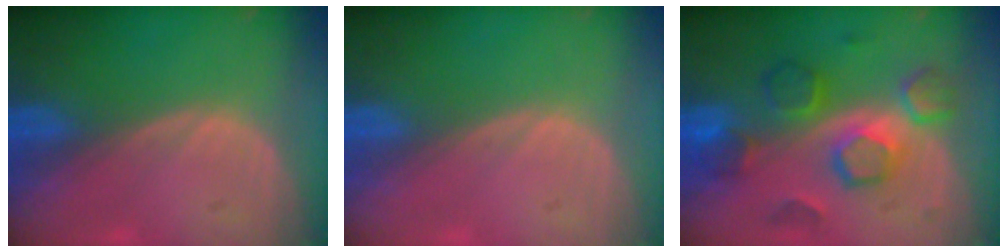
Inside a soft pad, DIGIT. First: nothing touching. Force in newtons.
{"total": 0.0}
{"total": 8.4, "press": 8.4, "slide": 0.7}